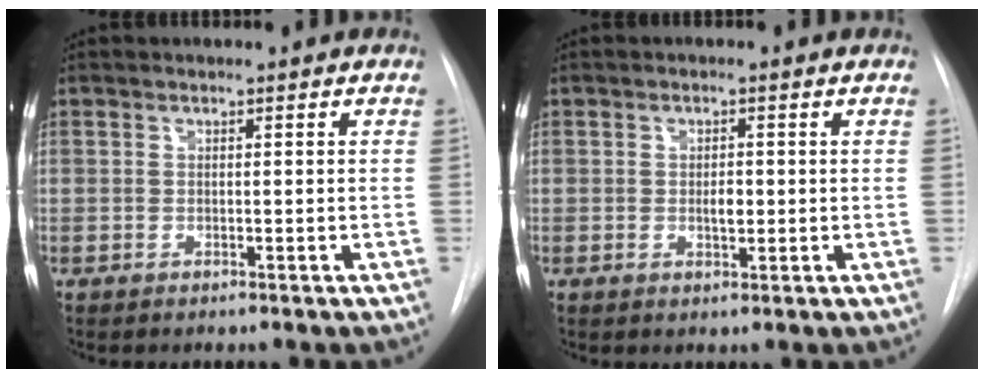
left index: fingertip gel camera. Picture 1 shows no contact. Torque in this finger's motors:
{"motor_torque": [0.60, 0.34, 0.02, 0.03]}